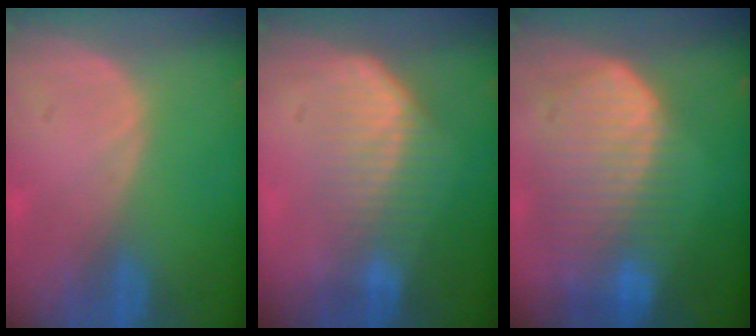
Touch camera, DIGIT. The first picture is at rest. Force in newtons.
{"total": 7.5, "press": 6.3, "slide": 4.0}
{"total": 10.3, "press": 9.0, "slide": 5.1}